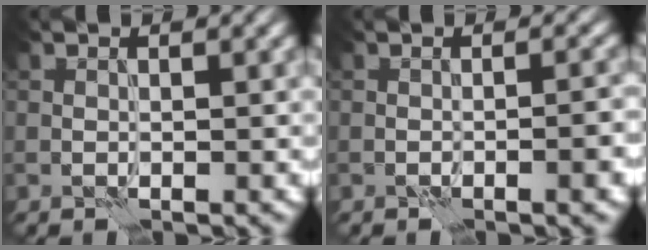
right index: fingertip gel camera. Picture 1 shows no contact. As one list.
[{"total": 2.5, "force": [-1.0, 0.7, 2.2], "torque": [-0.024, 0.006, -0.016]}]